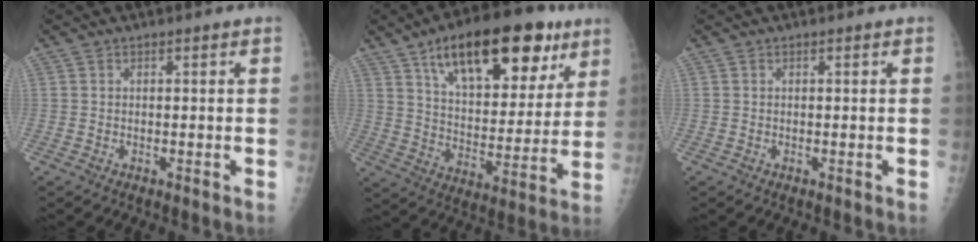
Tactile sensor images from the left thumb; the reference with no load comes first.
{"total": 24.4, "force": [13.5, 11.2, 16.9], "torque": [-0.215, -0.026, 0.213]}
{"total": 0.0}